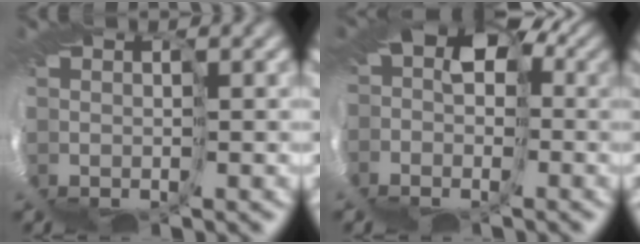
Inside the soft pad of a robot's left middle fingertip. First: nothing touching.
{"total": 7.2, "force": [-1.2, 5.9, 4.0], "torque": [-0.072, -0.002, -0.029]}